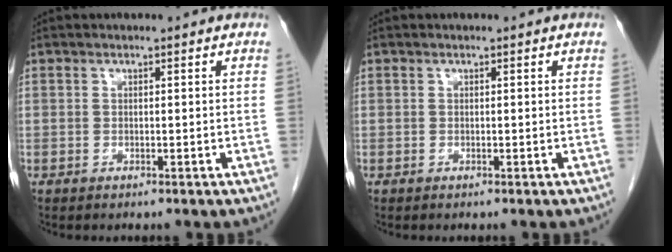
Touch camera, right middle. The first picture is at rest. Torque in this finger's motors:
{"motor_torque": [0.03, -0.31, 0.02, 0.00]}